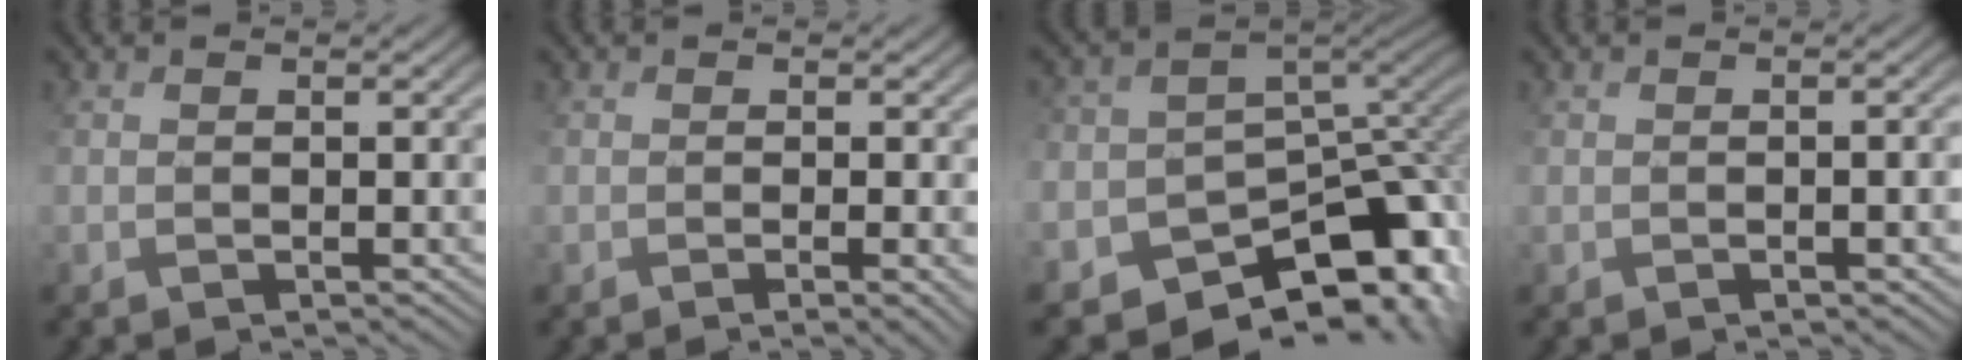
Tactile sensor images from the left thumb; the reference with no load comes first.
{"total": 3.4, "force": [-0.9, 1.2, 3.0], "torque": [-0.041, -0.009, 0.004]}
{"total": 11.5, "force": [-6.2, 7.9, 5.6], "torque": [-0.111, -0.009, -0.082]}
{"total": 3.6, "force": [-0.8, 1.1, 3.3], "torque": [-0.036, 0.001, 0.001]}